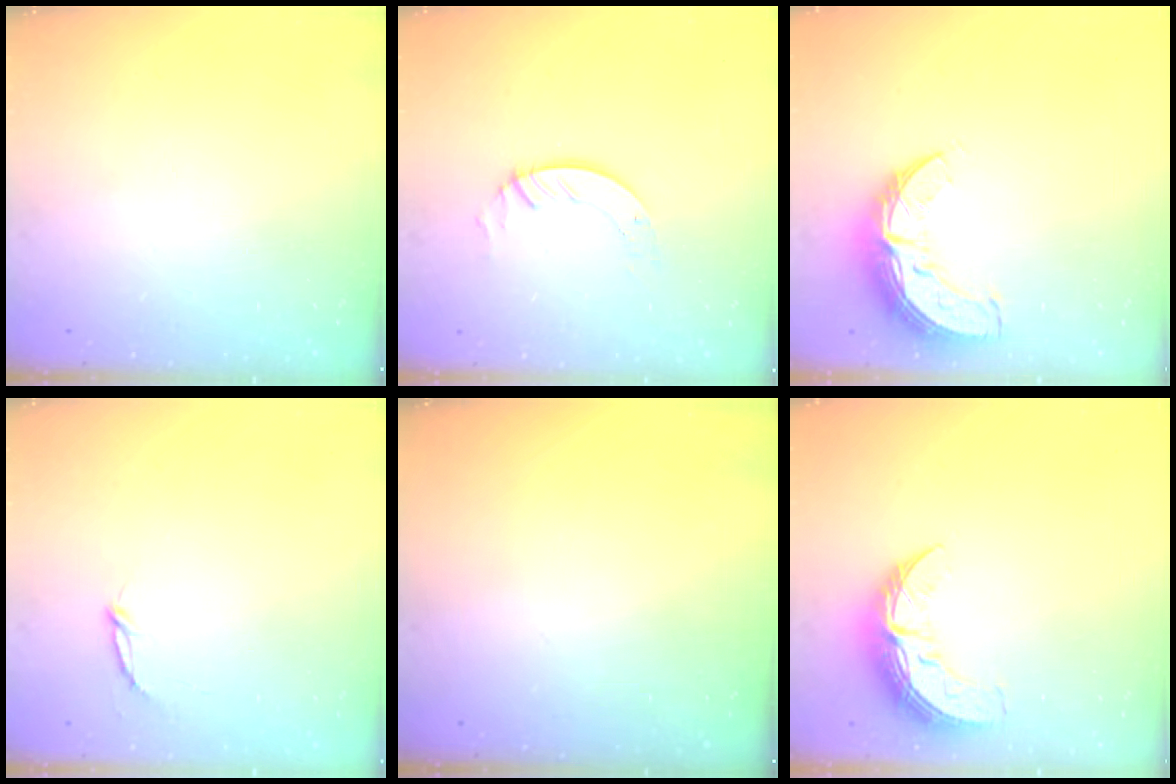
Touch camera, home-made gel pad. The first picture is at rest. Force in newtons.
{"total": 3.4, "press": 3.4, "slide": 0.1}
{"total": 12.2, "press": 12.2, "slide": 1.1}
{"total": 2.8, "press": 2.8, "slide": 0.3}
{"total": 0.0}
{"total": 11.0, "press": 11.0, "slide": 0.4}